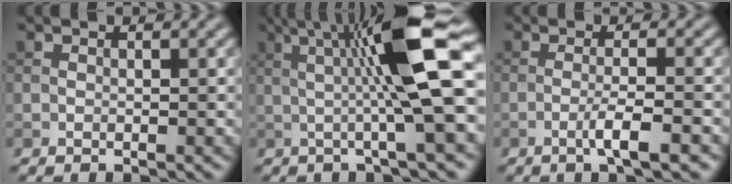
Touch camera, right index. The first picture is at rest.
{"total": 10.5, "force": [1.8, 1.4, 10.2], "torque": [-0.149, 0.011, 0.027]}
{"total": 3.1, "force": [-1.3, 0.3, 2.8], "torque": [-0.047, 0.007, -0.030]}